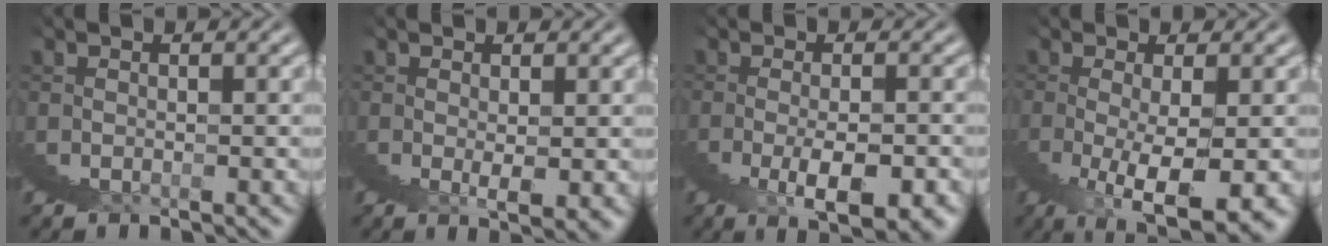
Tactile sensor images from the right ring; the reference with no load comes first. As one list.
[{"total": 2.3, "force": [1.6, -1.1, 1.2], "torque": [-0.005, 0.013, 0.025]}, {"total": 3.1, "force": [-0.1, -0.6, 3.0], "torque": [-0.030, 0.016, -0.004]}, {"total": 5.1, "force": [-0.5, 0.0, 5.0], "torque": [-0.078, 0.003, -0.001]}]